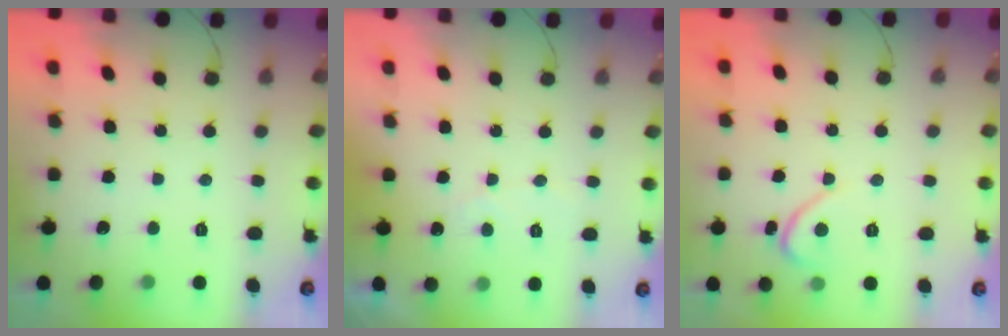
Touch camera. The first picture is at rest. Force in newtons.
{"total": 3.7, "press": 3.7, "slide": 0.2}
{"total": 2.7, "press": 2.7, "slide": 0.2}